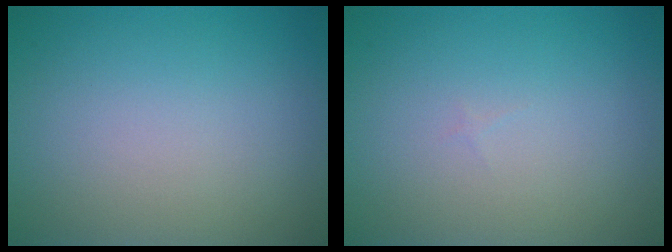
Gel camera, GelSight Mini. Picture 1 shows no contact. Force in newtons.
{"total": 0.0}